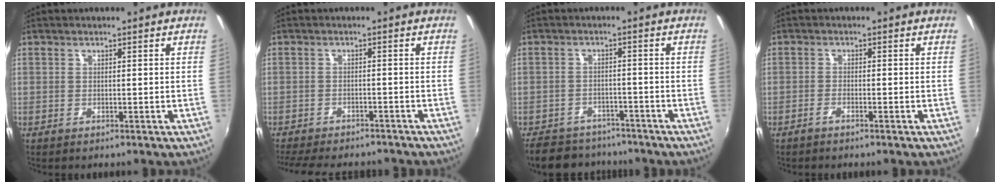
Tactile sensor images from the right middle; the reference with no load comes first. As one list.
[{"total": 12.3, "force": [-10.7, 3.7, 5.0], "torque": [-0.115, -0.023, -0.155]}, {"total": 11.6, "force": [-9.6, 5.5, 3.3], "torque": [-0.088, 0.009, -0.138]}, {"total": 1.3, "force": [-1.1, 0.0, 0.7], "torque": [-0.023, 0.001, -0.027]}]